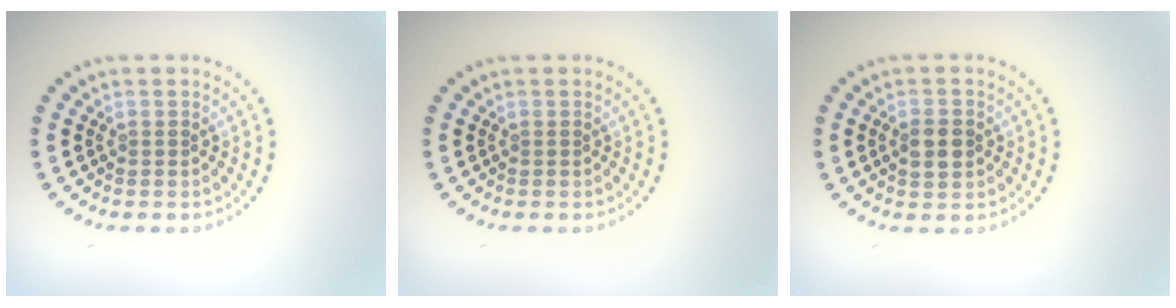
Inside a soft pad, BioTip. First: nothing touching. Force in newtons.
{"total": 0.0}
{"total": 2.9, "press": 2.9, "slide": 0.1}